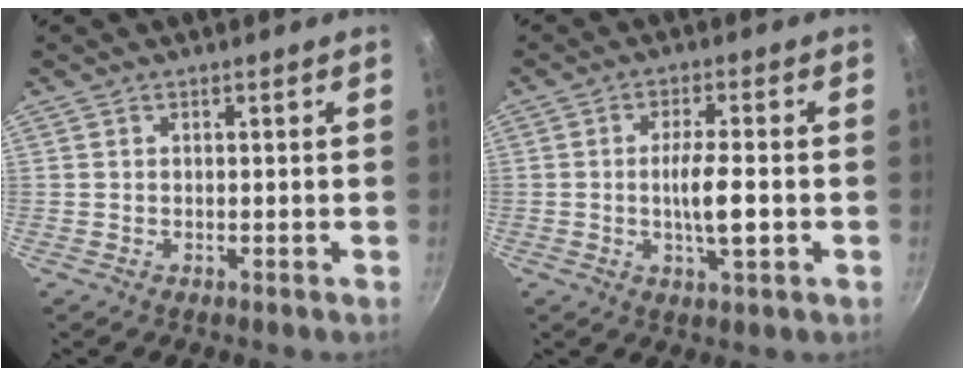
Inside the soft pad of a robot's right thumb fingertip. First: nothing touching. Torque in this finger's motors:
{"motor_torque": [2.83, 2.17, 1.93, -0.84, 0.79]}